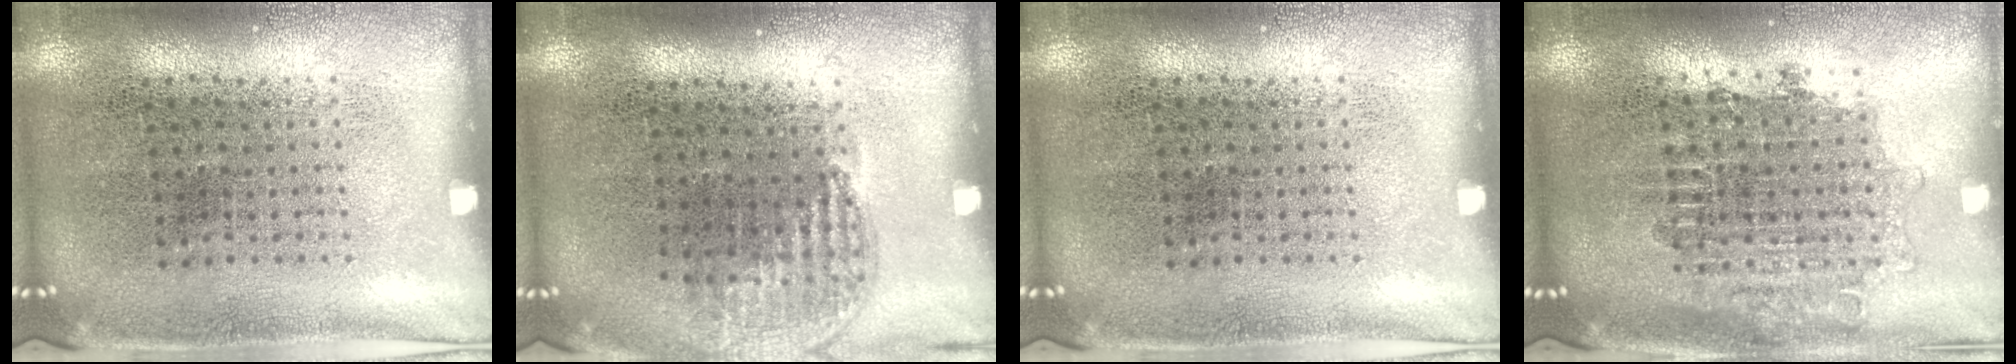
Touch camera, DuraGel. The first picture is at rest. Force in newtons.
{"total": 1.0, "press": 0.9, "slide": 0.5}
{"total": 0.0}
{"total": 1.7, "press": 1.4, "slide": 1.0}